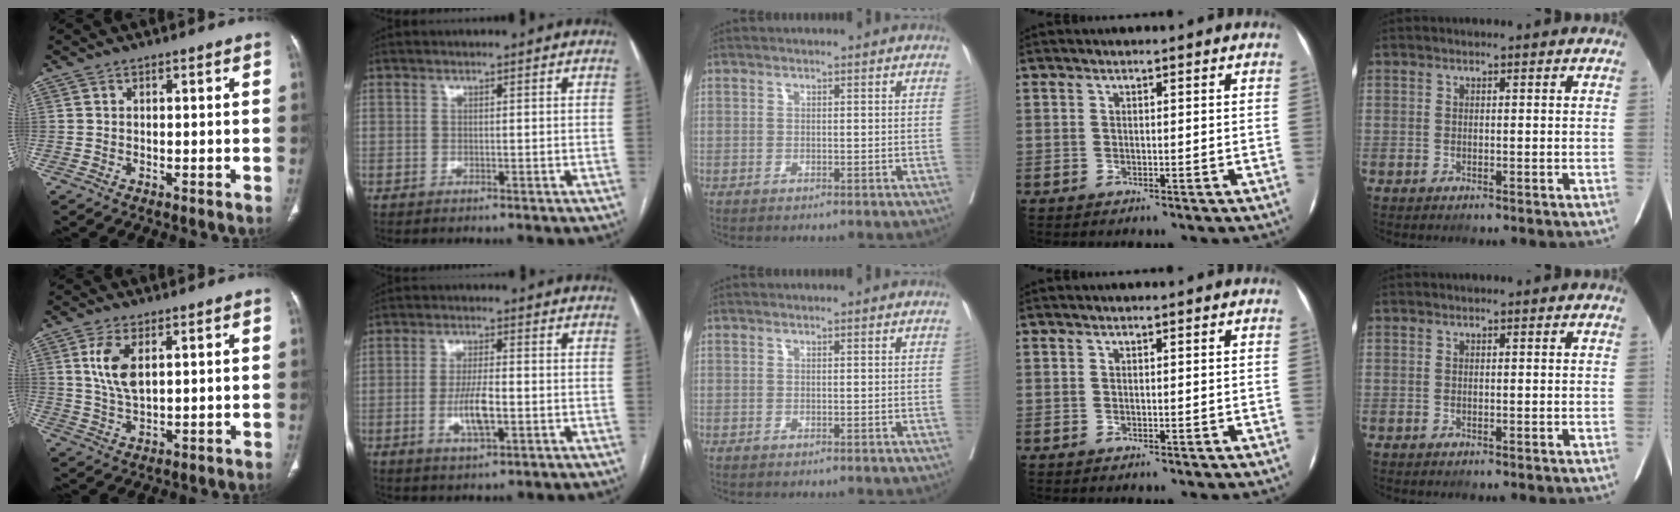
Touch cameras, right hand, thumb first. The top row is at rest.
{"thumb": {"total": 7.0, "force": [2.4, 3.3, 5.7], "torque": [-0.116, -0.012, 0.053]}, "index": {"total": 6.1, "force": [-1.4, 1.5, 5.7], "torque": [-0.115, -0.003, -0.023]}}